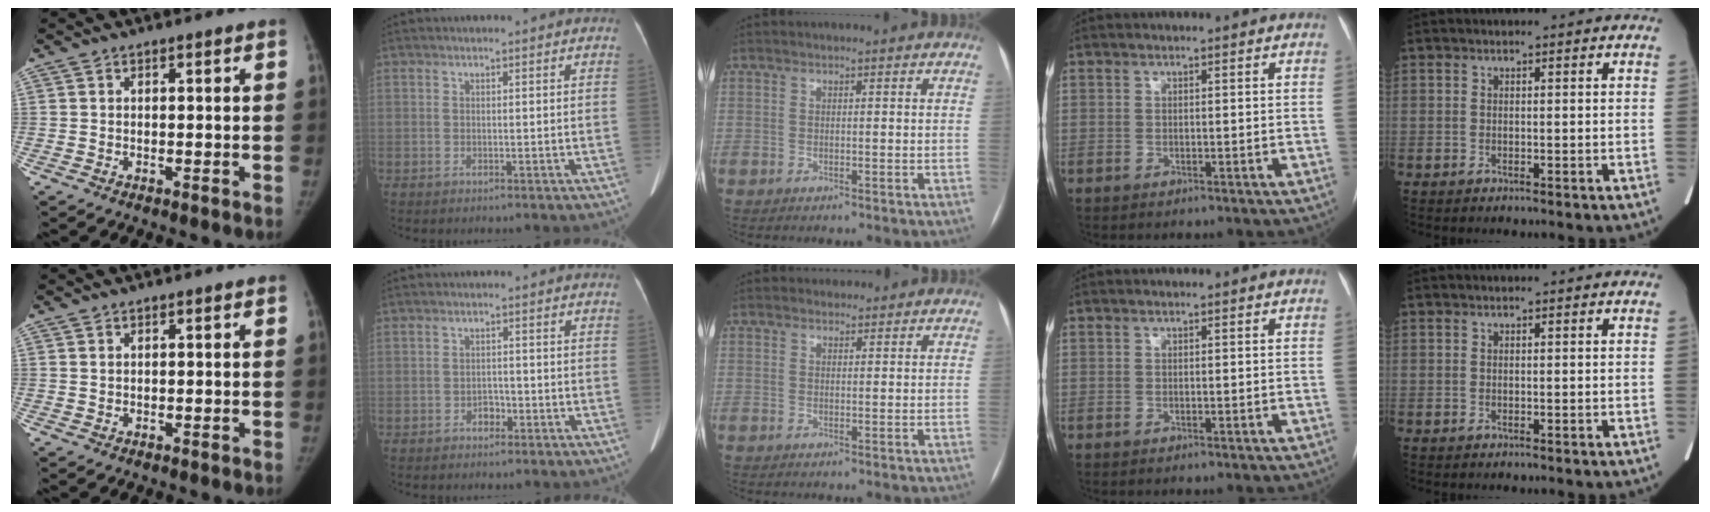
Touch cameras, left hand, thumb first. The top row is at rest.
{"thumb": {"total": 0.6, "force": [0.3, 0.4, 0.3], "torque": [-0.002, -0.002, 0.006]}, "index": {"total": 1.7, "force": [-1.2, 1.0, 0.6], "torque": [-0.005, -0.002, -0.019]}, "middle": {"total": 1.5, "force": [1.3, 0.7, -0.2], "torque": [0.002, 0.006, 0.018]}}